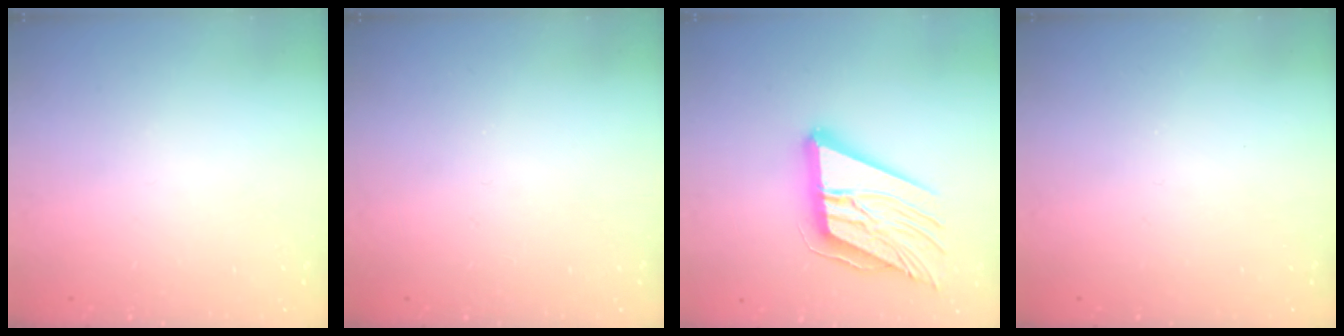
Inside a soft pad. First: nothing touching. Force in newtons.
{"total": 0.0}
{"total": 18.2, "press": 18.1, "slide": 2.0}
{"total": 0.0}